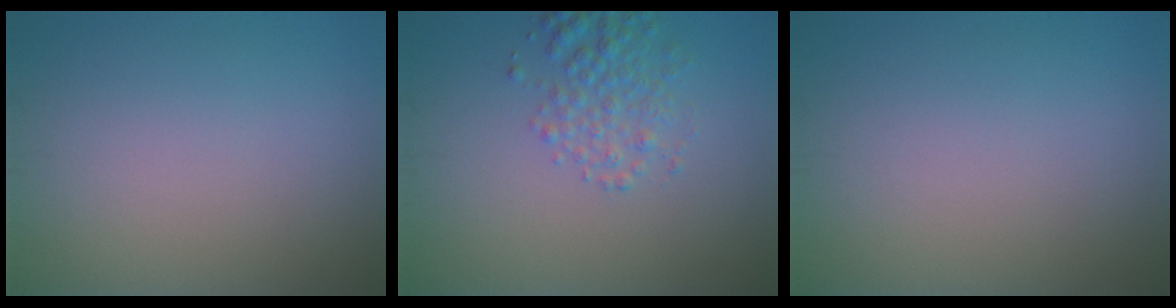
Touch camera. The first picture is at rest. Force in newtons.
{"total": 2.7, "press": 2.7, "slide": 0.1}
{"total": 0.0}